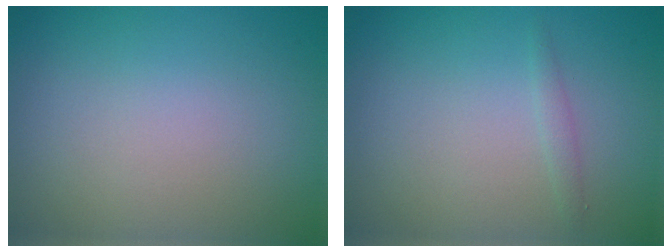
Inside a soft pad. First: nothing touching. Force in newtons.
{"total": 0.8, "press": 0.8, "slide": 0.1}